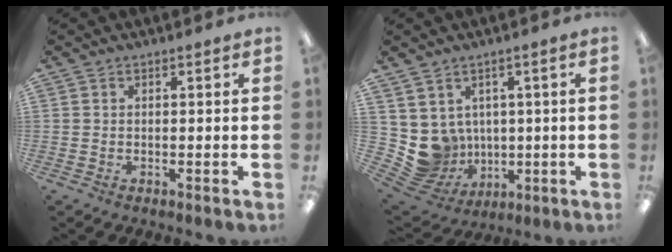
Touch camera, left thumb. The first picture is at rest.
{"total": 7.6, "force": [1.8, 7.3, 1.2], "torque": [-0.075, -0.029, 0.043]}